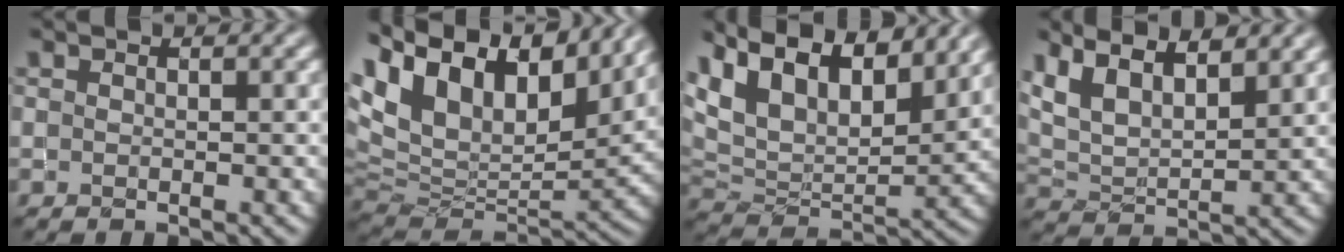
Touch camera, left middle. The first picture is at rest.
{"total": 16.6, "force": [9.7, 8.8, 10.3], "torque": [-0.225, 0.054, 0.170]}
{"total": 12.7, "force": [7.5, 6.5, 8.0], "torque": [-0.154, 0.025, 0.123]}
{"total": 7.4, "force": [4.8, 3.1, 4.7], "torque": [-0.097, 0.021, 0.083]}